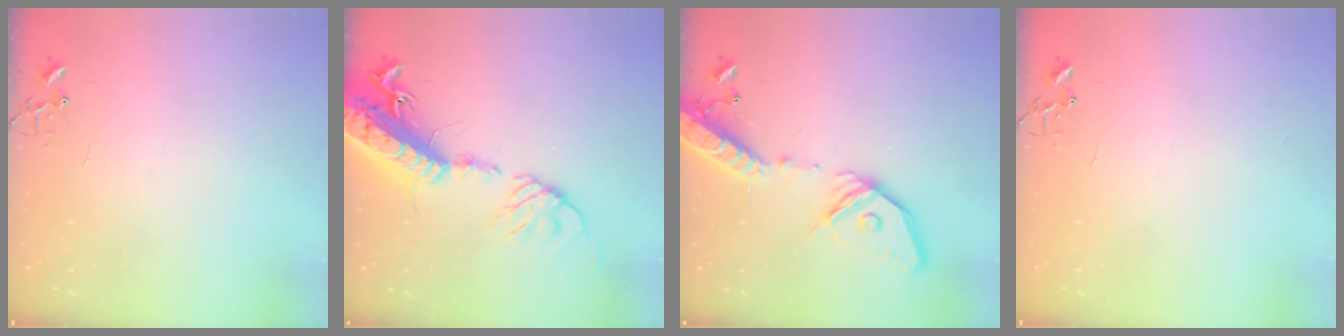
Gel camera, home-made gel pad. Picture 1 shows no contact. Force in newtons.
{"total": 23.1, "press": 22.6, "slide": 4.7}
{"total": 21.3, "press": 20.9, "slide": 4.1}
{"total": 0.0}